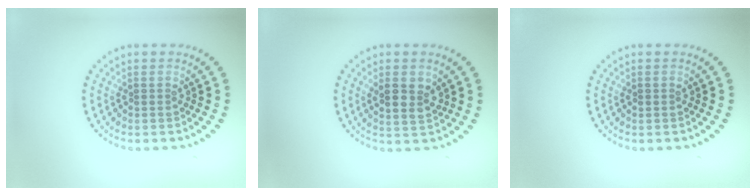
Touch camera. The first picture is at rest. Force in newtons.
{"total": 2.6, "press": 2.5, "slide": 0.8}
{"total": 0.6, "press": 0.6, "slide": 0.0}